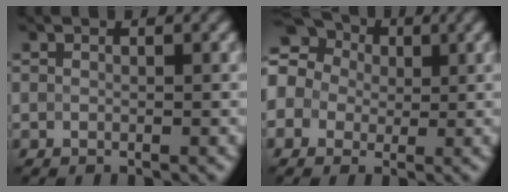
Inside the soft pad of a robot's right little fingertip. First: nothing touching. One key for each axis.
{"total": 9.2, "fx": 1.9, "fy": 8.1, "fz": 3.9, "tx": -0.090, "ty": 0.049, "tz": -0.005}